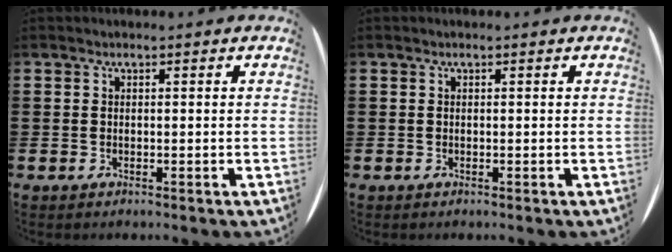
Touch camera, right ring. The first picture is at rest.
{"total": 0.0}